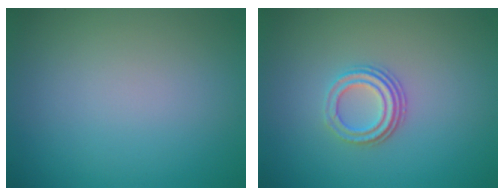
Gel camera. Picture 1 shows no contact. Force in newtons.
{"total": 3.0, "press": 2.3, "slide": 1.9}